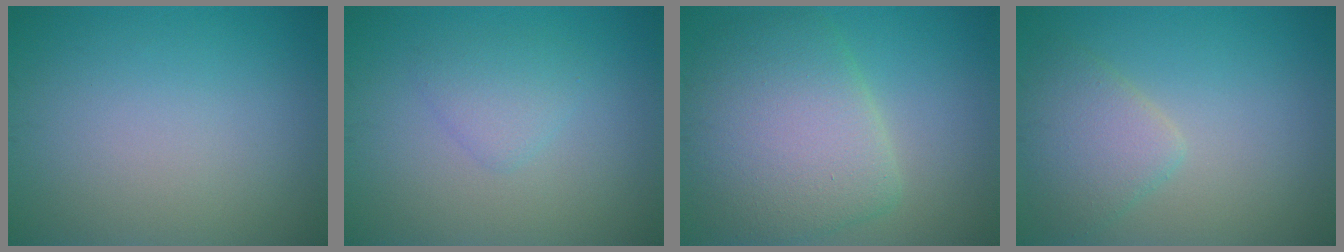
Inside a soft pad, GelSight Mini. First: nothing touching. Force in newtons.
{"total": 1.9, "press": 1.8, "slide": 0.1}
{"total": 7.7, "press": 7.7, "slide": 0.8}
{"total": 3.3, "press": 3.3, "slide": 0.1}